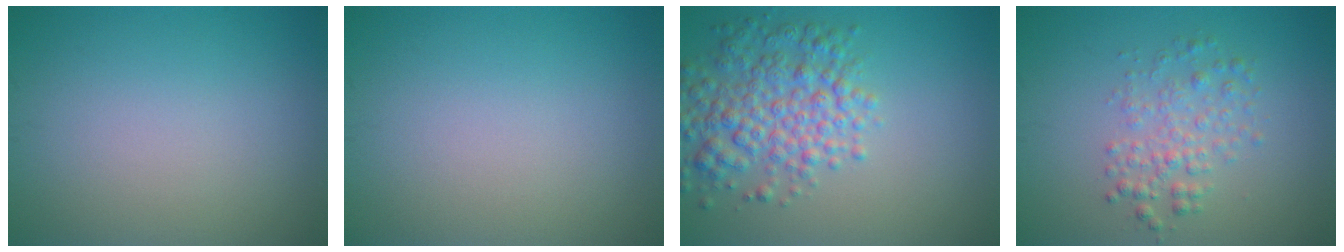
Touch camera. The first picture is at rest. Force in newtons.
{"total": 0.0}
{"total": 5.6, "press": 5.6, "slide": 0.2}
{"total": 2.7, "press": 2.7, "slide": 0.0}